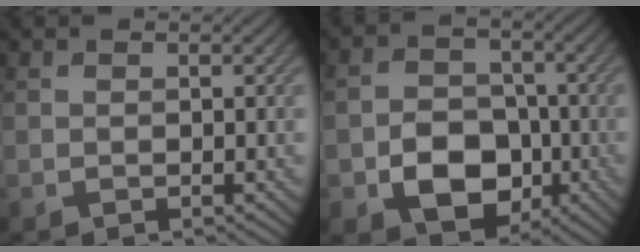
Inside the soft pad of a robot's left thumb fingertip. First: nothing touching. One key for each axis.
{"total": 8.1, "fx": -2.8, "fy": 6.0, "fz": 4.6, "tx": -0.082, "ty": -0.012, "tz": -0.055}